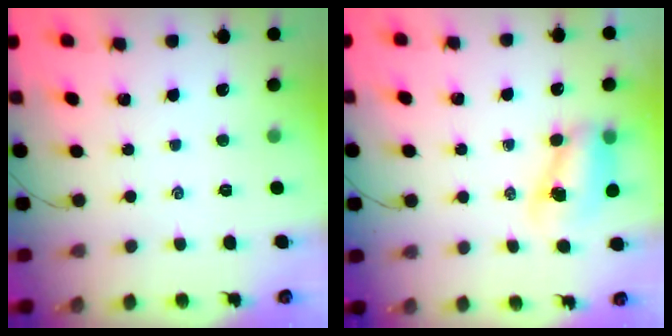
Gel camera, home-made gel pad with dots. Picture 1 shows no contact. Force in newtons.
{"total": 8.1, "press": 8.0, "slide": 1.1}